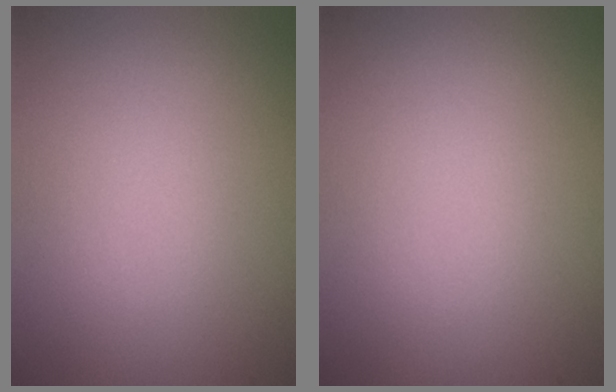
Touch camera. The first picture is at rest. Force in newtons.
{"total": 0.0}